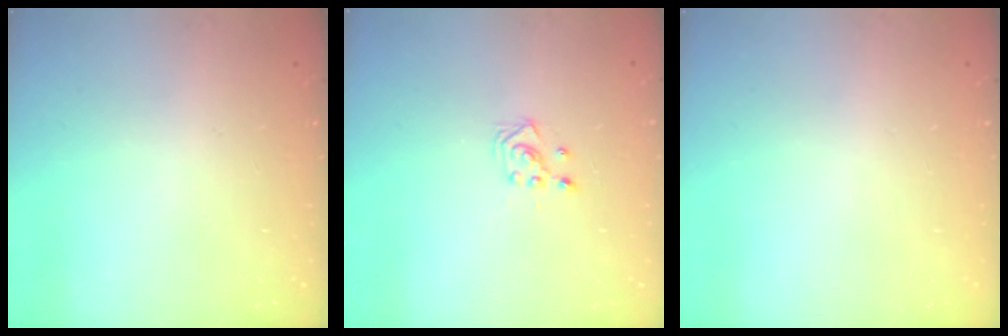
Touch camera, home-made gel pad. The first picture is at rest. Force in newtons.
{"total": 2.9, "press": 2.7, "slide": 1.0}
{"total": 0.0}